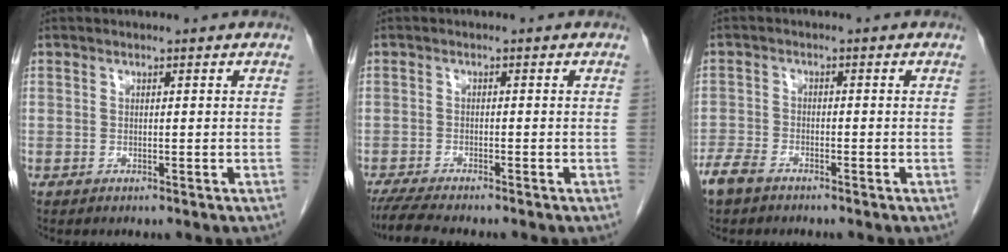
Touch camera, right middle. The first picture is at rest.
{"total": 5.5, "force": [-4.8, 0.0, 2.6], "torque": [-0.047, -0.020, -0.083]}
{"total": 3.8, "force": [-3.0, 1.5, 1.7], "torque": [-0.036, -0.001, -0.056]}